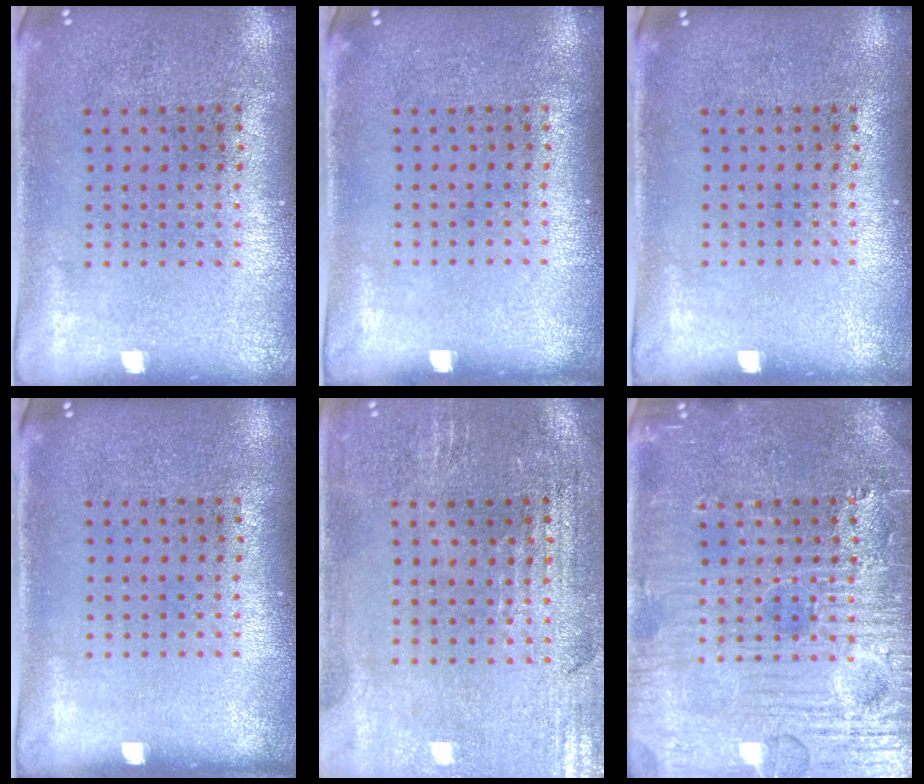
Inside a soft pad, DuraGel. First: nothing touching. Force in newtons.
{"total": 0.0}
{"total": 0.0}
{"total": 0.0}
{"total": 0.9, "press": 0.8, "slide": 0.4}
{"total": 7.1, "press": 7.1, "slide": 0.9}